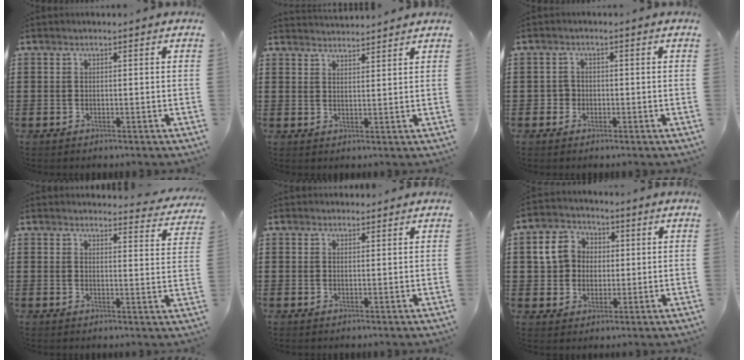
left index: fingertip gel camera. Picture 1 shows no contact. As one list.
[{"total": 2.6, "force": [2.5, -0.3, -0.3], "torque": [-0.003, -0.009, 0.049]}, {"total": 1.6, "force": [-0.4, 1.5, 0.4], "torque": [-0.013, 0.004, -0.011]}, {"total": 3.4, "force": [3.4, 0.1, 0.6], "torque": [-0.017, -0.019, 0.060]}, {"total": 1.3, "force": [1.2, 0.5, 0.0], "torque": [-0.003, 0.002, 0.025]}, {"total": 6.3, "force": [1.1, 5.5, 2.7], "torque": [-0.067, 0.015, 0.017]}]